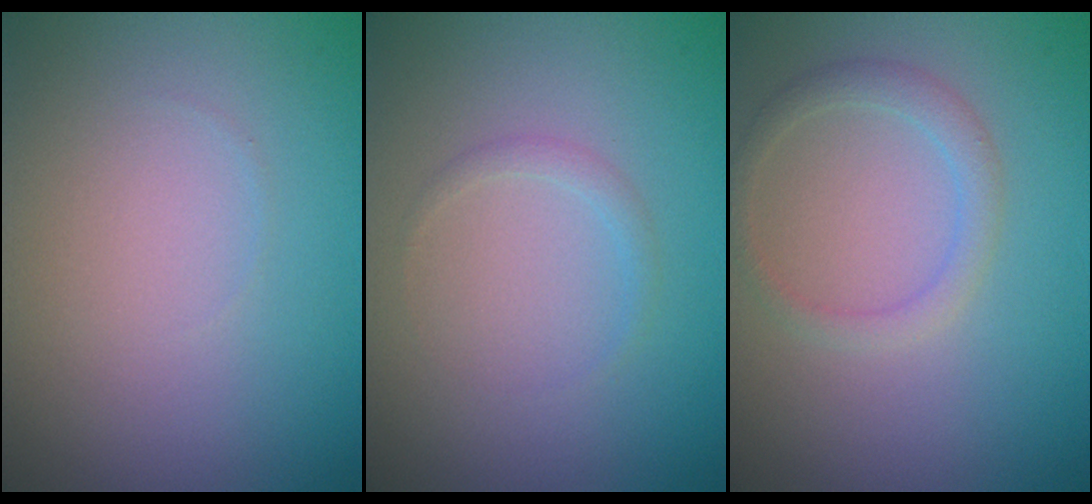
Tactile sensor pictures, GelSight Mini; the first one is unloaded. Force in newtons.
{"total": 0.8, "press": 0.8, "slide": 0.1}
{"total": 1.8, "press": 1.8, "slide": 0.1}